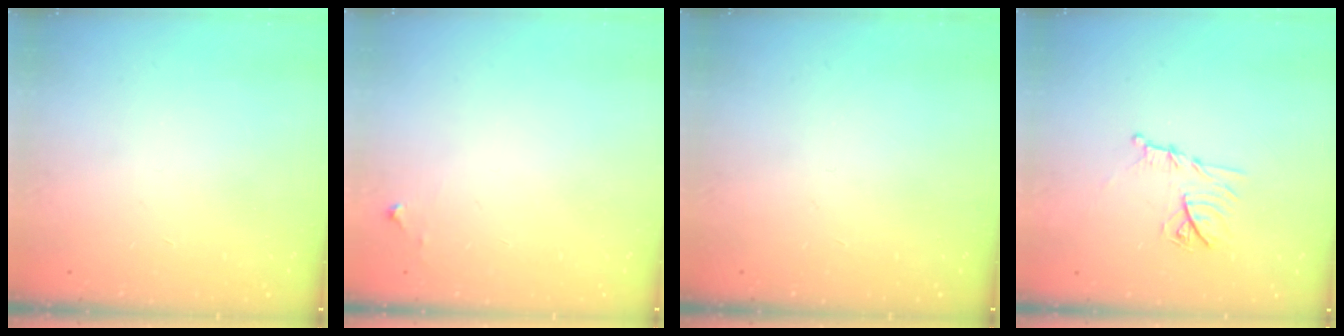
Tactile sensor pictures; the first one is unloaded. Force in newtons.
{"total": 5.0, "press": 5.0, "slide": 0.7}
{"total": 0.0}
{"total": 11.2, "press": 11.2, "slide": 0.5}